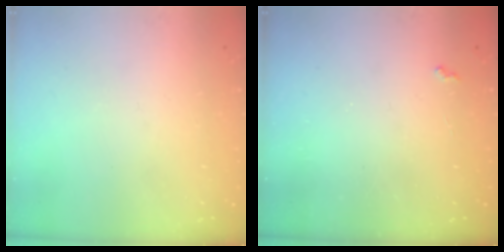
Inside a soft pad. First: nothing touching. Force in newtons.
{"total": 2.5, "press": 2.4, "slide": 0.4}